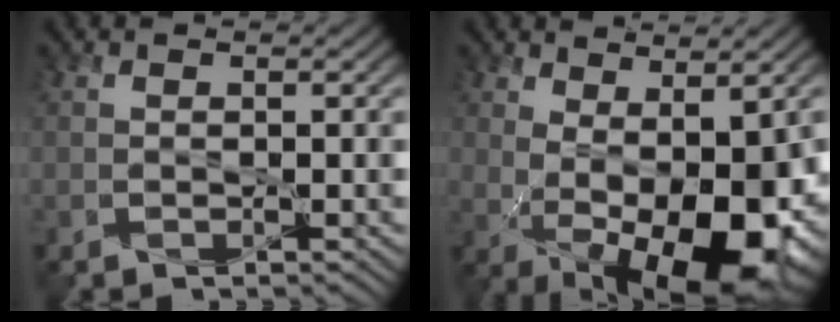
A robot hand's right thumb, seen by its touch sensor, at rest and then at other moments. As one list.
[{"total": 12.9, "force": [-1.5, 6.0, 11.3], "torque": [-0.178, -0.021, -0.005]}]